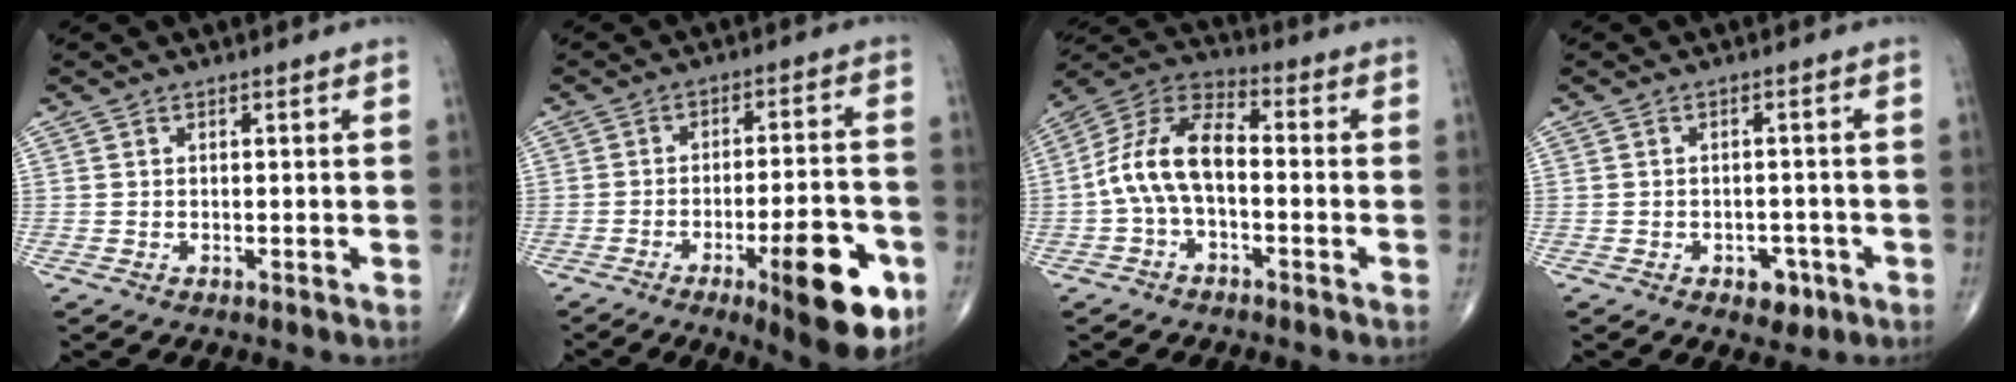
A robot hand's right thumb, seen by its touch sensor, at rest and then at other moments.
{"total": 16.5, "force": [-7.0, 4.5, 14.2], "torque": [-0.170, 0.023, -0.090]}
{"total": 11.5, "force": [-1.4, 6.2, 9.6], "torque": [-0.183, 0.041, -0.038]}
{"total": 4.0, "force": [-2.0, 2.6, 2.2], "torque": [-0.008, 0.012, -0.023]}